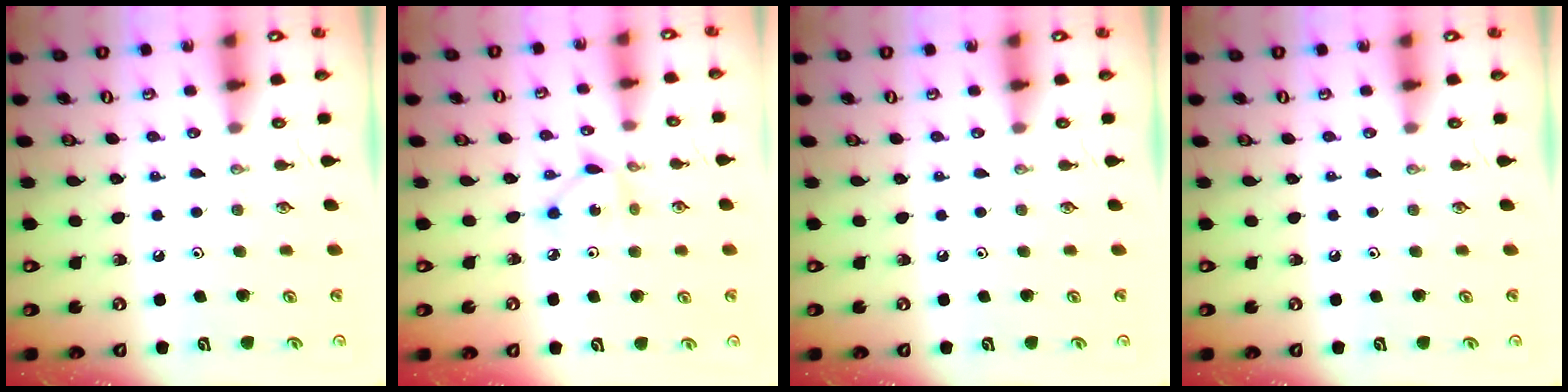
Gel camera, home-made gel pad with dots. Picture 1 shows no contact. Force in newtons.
{"total": 2.6, "press": 2.6, "slide": 0.1}
{"total": 0.0}
{"total": 0.0}